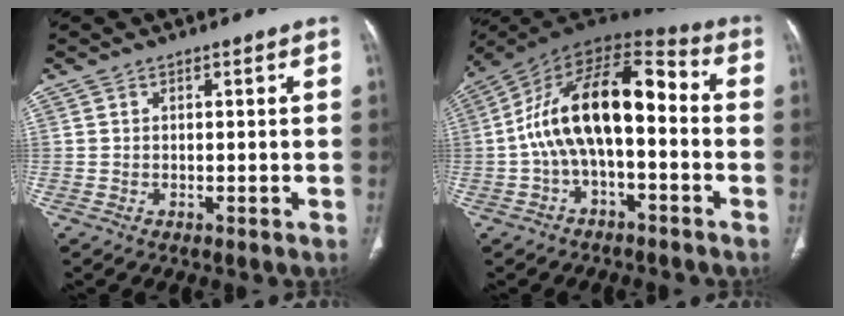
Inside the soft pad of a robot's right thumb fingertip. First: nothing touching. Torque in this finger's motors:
{"motor_torque": [2.24, 2.77, 1.65, -1.12, 0.44]}